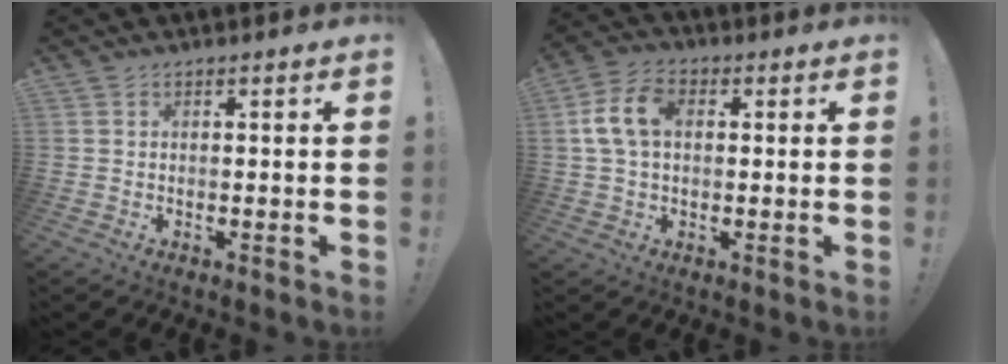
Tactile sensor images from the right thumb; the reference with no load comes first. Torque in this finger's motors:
{"motor_torque": [-0.12, 0.34, 0.11, 0.01, 0.21]}